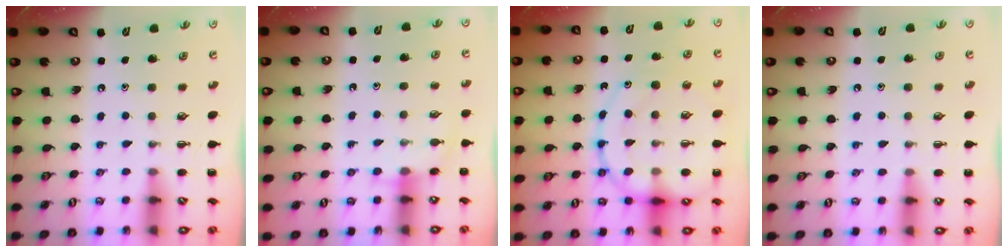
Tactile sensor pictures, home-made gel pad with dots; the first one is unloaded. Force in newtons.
{"total": 6.3, "press": 6.2, "slide": 1.4}
{"total": 18.3, "press": 18.2, "slide": 2.1}
{"total": 6.2, "press": 6.0, "slide": 1.9}